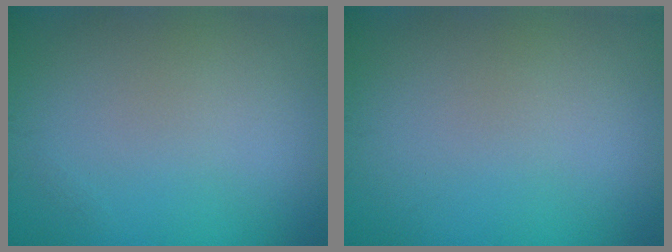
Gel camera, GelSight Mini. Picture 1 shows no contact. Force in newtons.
{"total": 0.0}